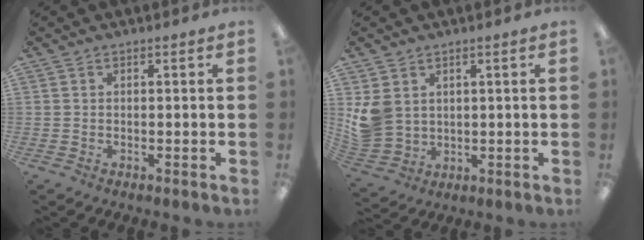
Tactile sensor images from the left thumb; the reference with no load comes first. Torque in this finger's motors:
{"motor_torque": [0.44, 0.38, 0.83, -0.29, 0.04]}